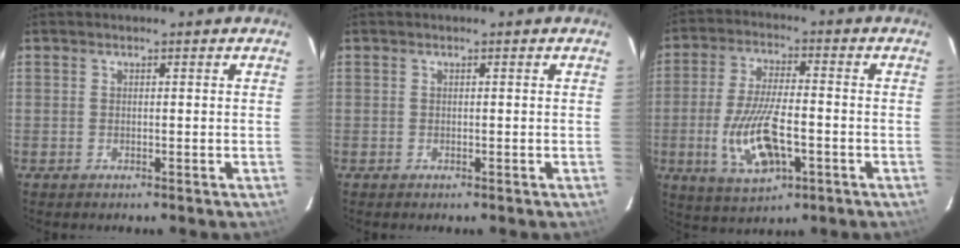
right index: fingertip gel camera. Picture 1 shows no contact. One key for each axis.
{"total": 0.0}
{"total": 12.6, "fx": -3.6, "fy": 4.9, "fz": 11.0, "tx": -0.228, "ty": -0.010, "tz": -0.059}